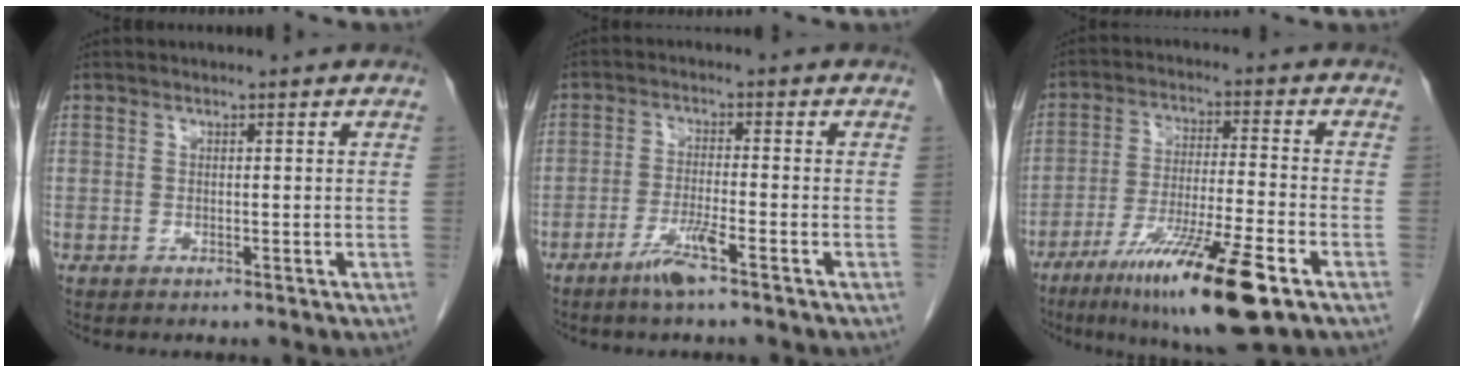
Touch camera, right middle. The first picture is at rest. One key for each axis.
{"total": 4.3, "fx": -2.9, "fy": -0.2, "fz": 3.2, "tx": -0.066, "ty": -0.007, "tz": -0.058}
{"total": 15.5, "fx": -8.8, "fy": 0.5, "fz": 12.7, "tx": -0.224, "ty": -0.043, "tz": -0.147}